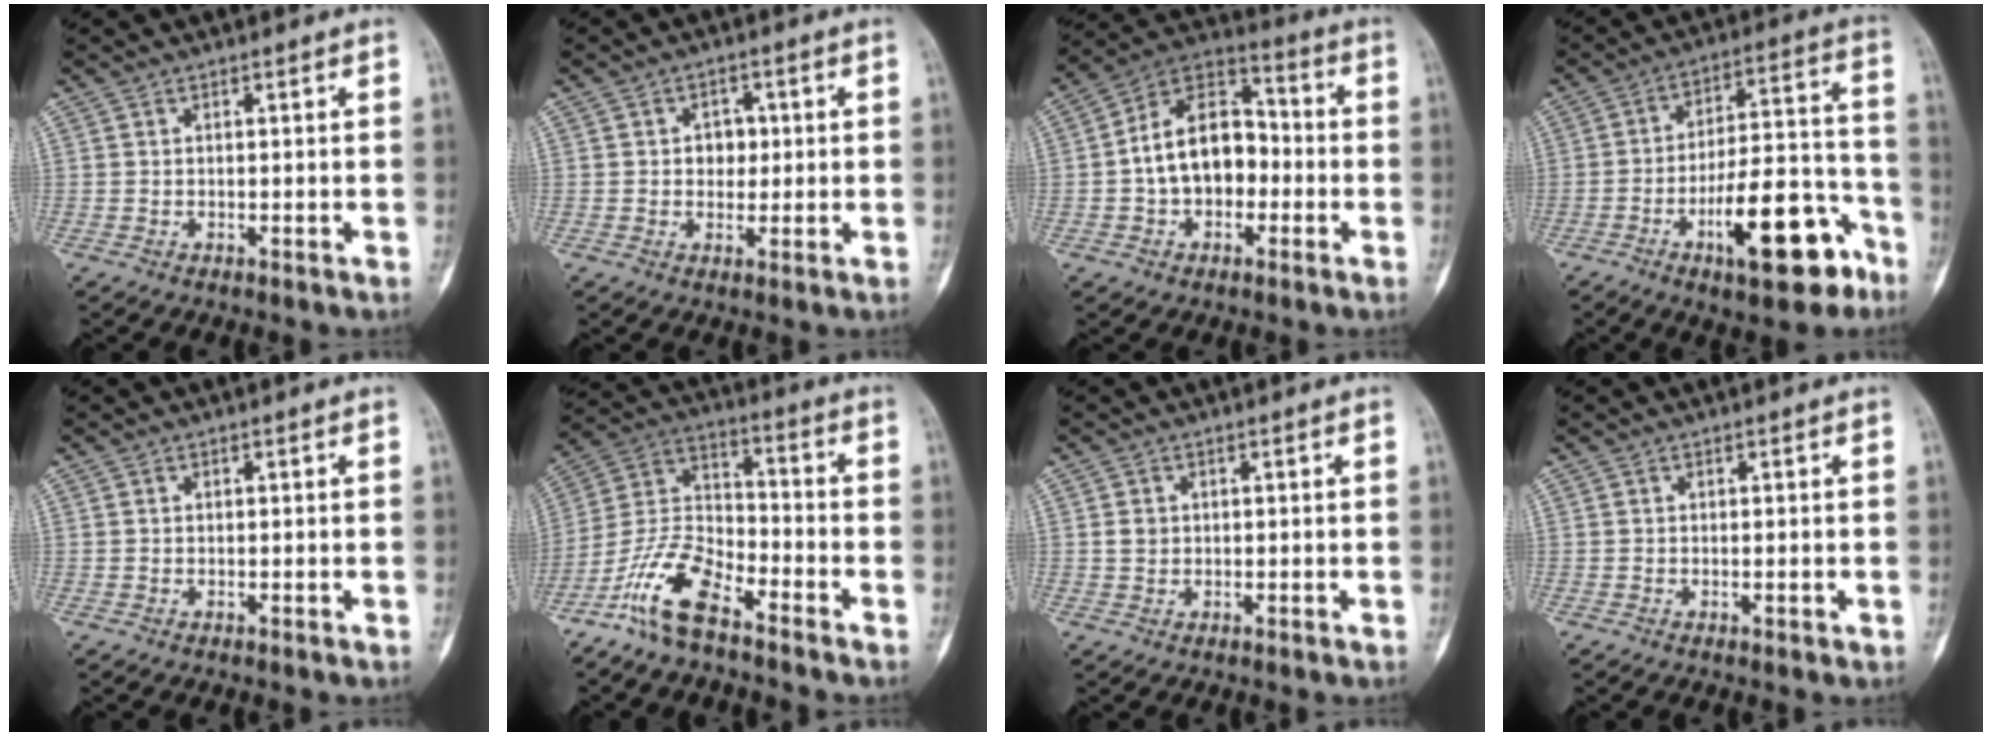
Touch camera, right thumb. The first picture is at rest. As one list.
[{"total": 3.9, "force": [0.4, 3.2, 2.3], "torque": [-0.004, 0.004, 0.001]}, {"total": 14.7, "force": [-1.5, 10.1, 10.6], "torque": [-0.145, 0.046, -0.037]}, {"total": 18.2, "force": [-9.1, 6.6, 14.3], "torque": [-0.198, 0.072, -0.133]}, {"total": 0.0}, {"total": 12.0, "force": [-8.2, 4.6, 7.4], "torque": [-0.157, 0.058, -0.170]}, {"total": 1.8, "force": [0.3, 1.6, 0.9], "torque": [-0.010, 0.001, 0.007]}, {"total": 0.9, "force": [-0.2, 0.3, 0.8], "torque": [-0.009, -0.002, -0.003]}]